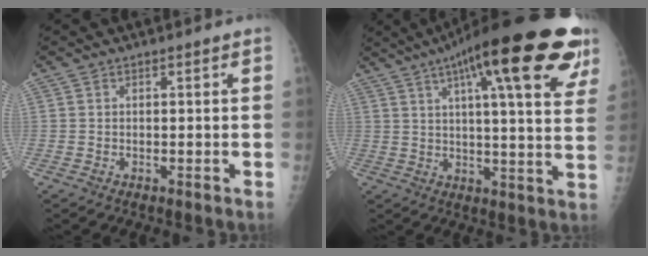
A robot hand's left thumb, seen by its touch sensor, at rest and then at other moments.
{"total": 26.4, "force": [14.3, 6.1, 21.3], "torque": [-0.290, -0.012, 0.188]}